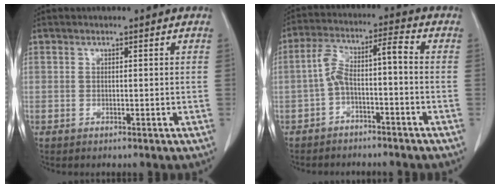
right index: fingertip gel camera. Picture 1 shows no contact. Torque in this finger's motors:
{"motor_torque": [0.66, -0.38, 0.38, 0.13]}